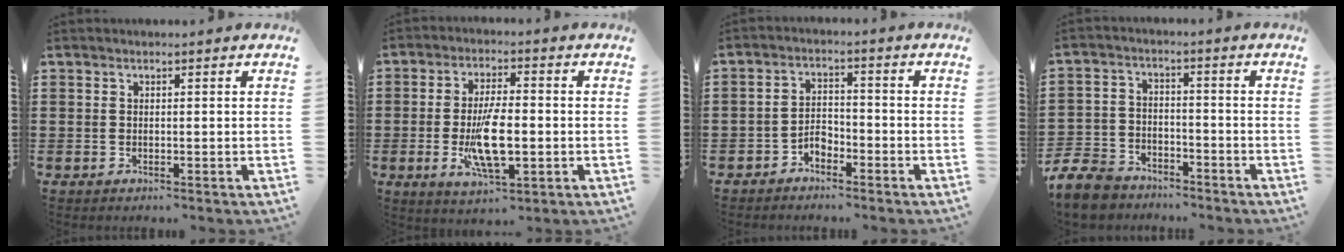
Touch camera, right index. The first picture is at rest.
{"total": 9.7, "force": [-1.7, 3.6, 8.8], "torque": [-0.173, -0.015, -0.032]}
{"total": 3.0, "force": [-2.3, 1.5, 1.2], "torque": [-0.027, 0.008, -0.047]}
{"total": 7.4, "force": [-6.9, 2.1, 1.7], "torque": [-0.061, 0.009, -0.141]}